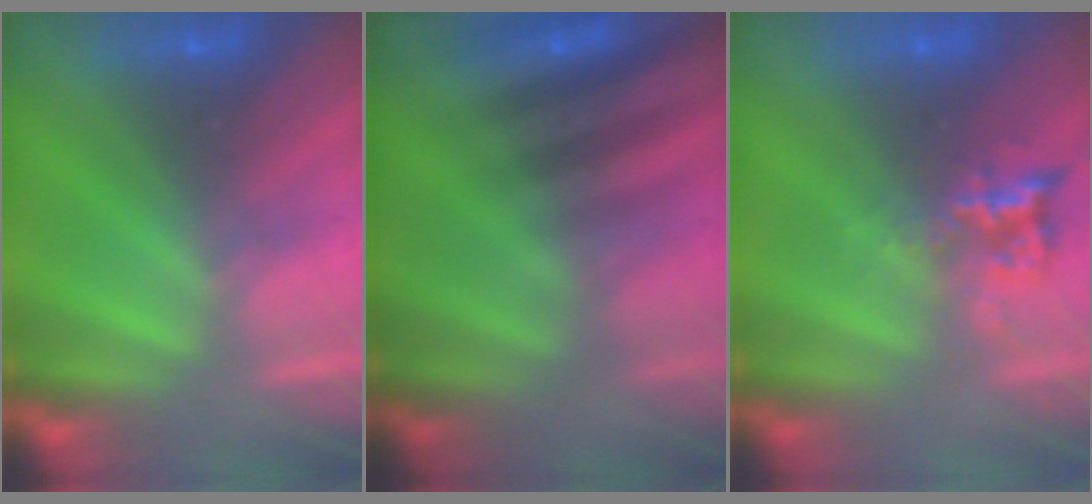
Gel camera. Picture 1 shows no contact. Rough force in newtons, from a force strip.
{"total": 3.0}
{"total": 2.4}